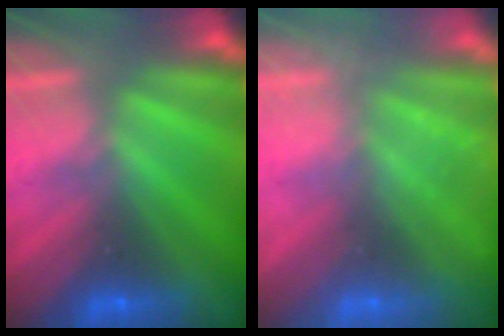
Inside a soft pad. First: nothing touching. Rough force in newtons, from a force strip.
{"total": 2.4}